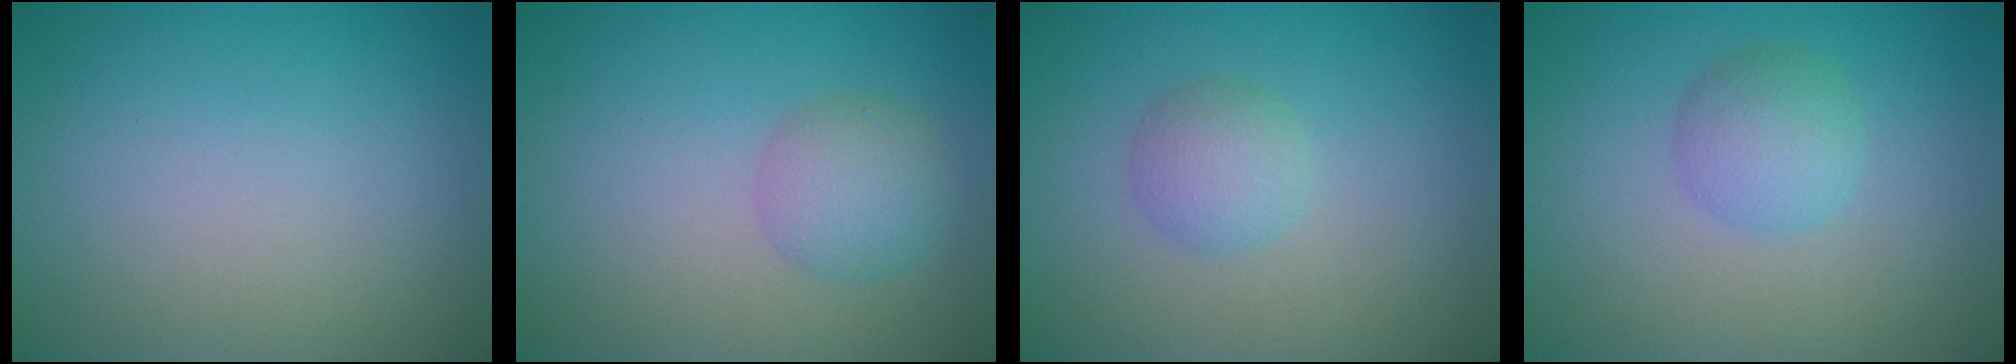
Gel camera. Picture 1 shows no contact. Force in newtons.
{"total": 2.8, "press": 2.8, "slide": 0.1}
{"total": 2.1, "press": 2.1, "slide": 0.1}
{"total": 2.7, "press": 2.7, "slide": 0.0}